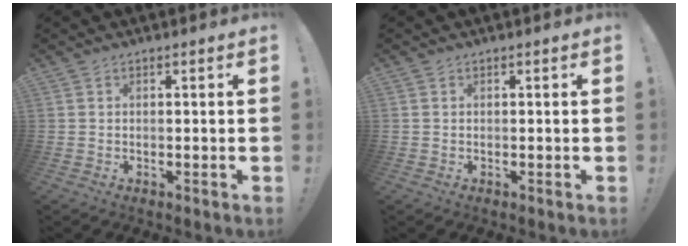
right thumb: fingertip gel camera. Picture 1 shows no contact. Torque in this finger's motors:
{"motor_torque": [-0.24, -0.25, -0.28, 0.02, 0.04]}